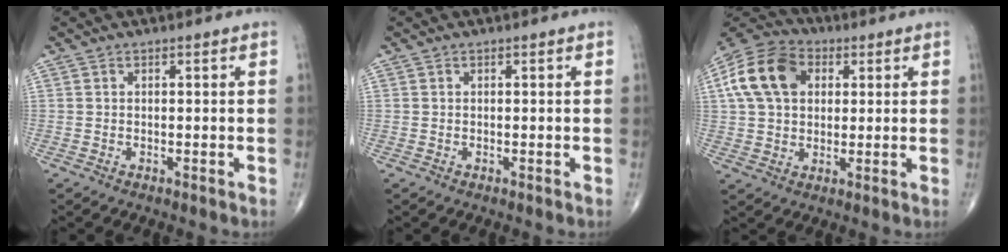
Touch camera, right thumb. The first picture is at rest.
{"total": 0.0}
{"total": 14.3, "force": [3.6, 10.2, 9.4], "torque": [-0.165, 0.016, 0.054]}